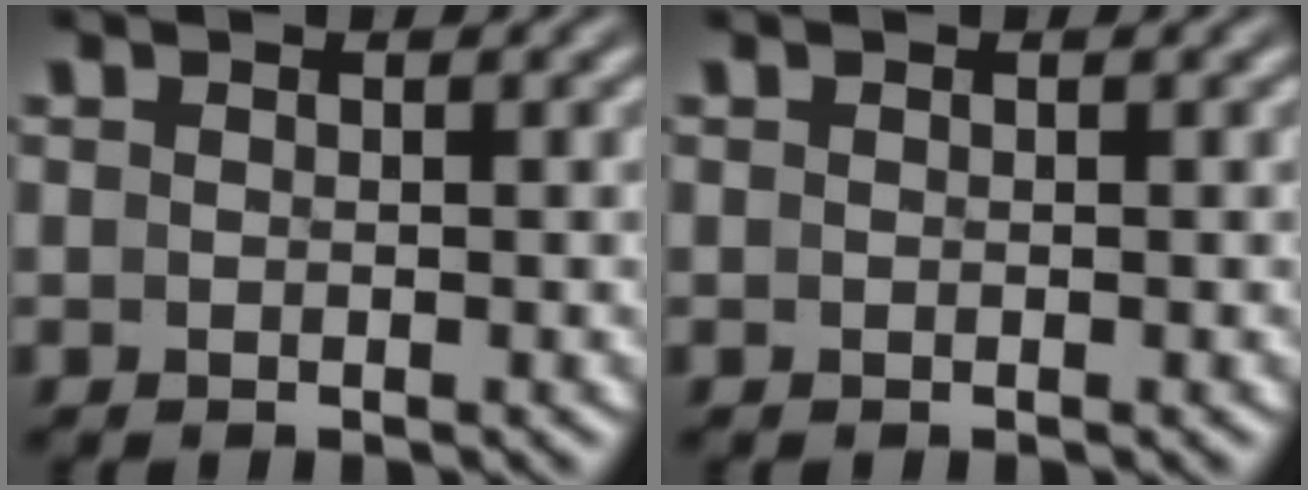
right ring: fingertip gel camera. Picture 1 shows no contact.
{"total": 0.0}